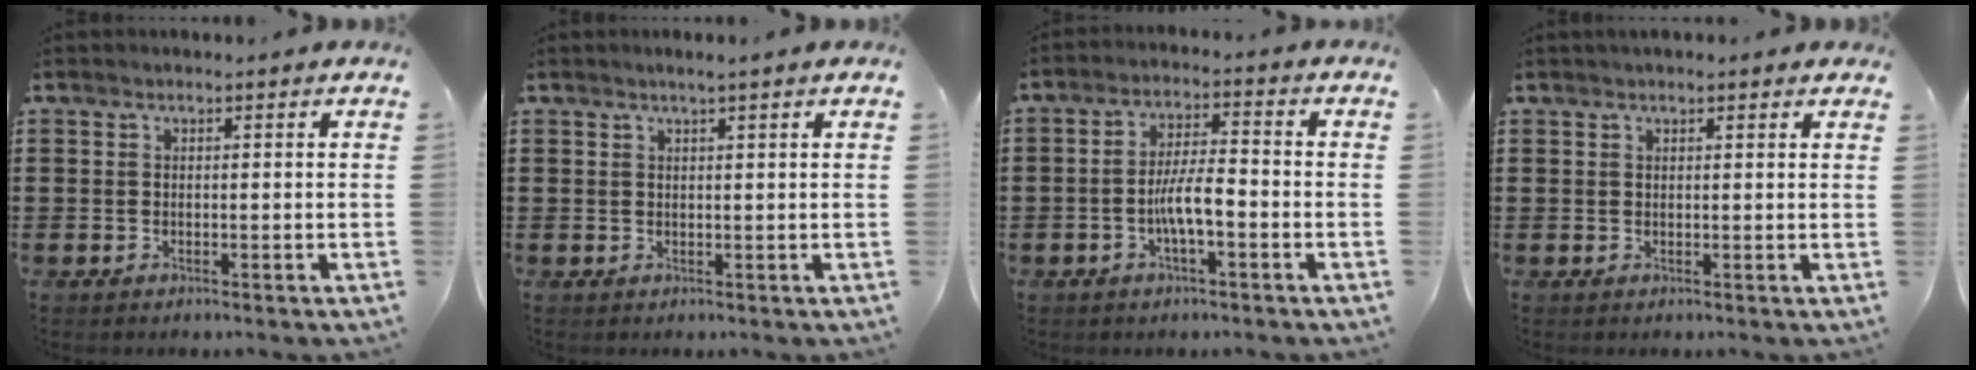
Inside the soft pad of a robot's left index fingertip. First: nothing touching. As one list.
[{"total": 1.3, "force": [0.9, -0.2, 0.9], "torque": [-0.017, -0.001, 0.016]}, {"total": 6.0, "force": [-1.9, 1.7, 5.5], "torque": [-0.115, 0.004, -0.041]}, {"total": 1.5, "force": [1.2, 0.3, 0.8], "torque": [-0.017, 0.004, 0.021]}]